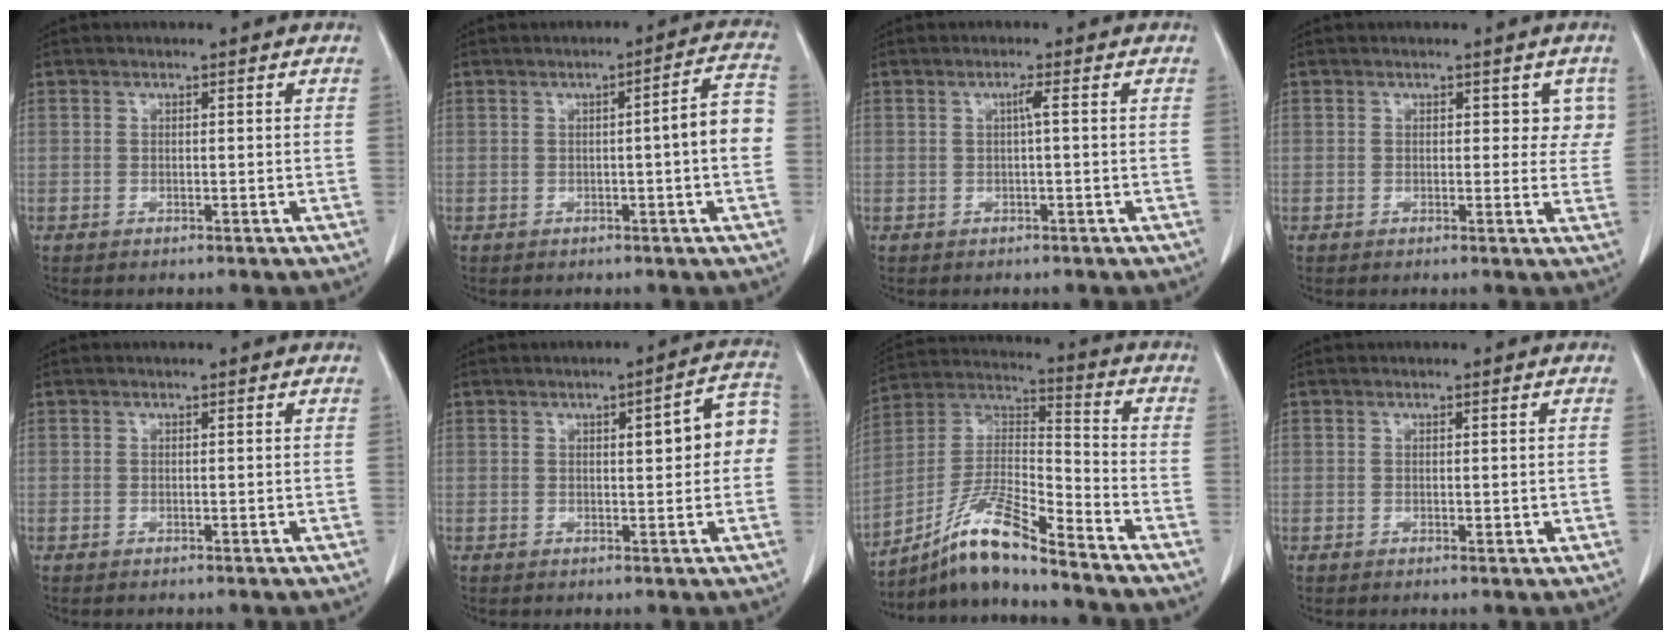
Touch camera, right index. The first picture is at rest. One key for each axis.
{"total": 6.3, "fx": -0.6, "fy": 0.0, "fz": 6.2, "tx": -0.079, "ty": 0.014, "tz": -0.011}
{"total": 1.1, "fx": 0.1, "fy": -0.3, "fz": 1.1, "tx": -0.019, "ty": 0.003, "tz": 0.000}
{"total": 3.1, "fx": 1.3, "fy": 2.2, "fz": 1.9, "tx": 0.001, "ty": 0.006, "tz": 0.010}
{"total": 0.0}
{"total": 7.0, "fx": 0.8, "fy": 1.8, "fz": 6.8, "tx": -0.081, "ty": 0.026, "tz": 0.008}
{"total": 12.4, "fx": -10.0, "fy": 0.4, "fz": 7.3, "tx": -0.152, "ty": 0.007, "tz": -0.184}
{"total": 1.0, "fx": 0.0, "fy": 0.5, "fz": 0.8, "tx": -0.012, "ty": -0.003, "tz": 0.005}